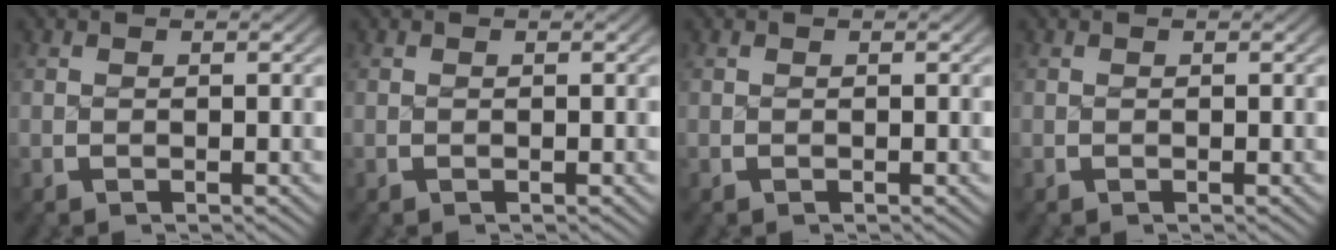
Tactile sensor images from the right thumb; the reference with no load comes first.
{"total": 0.0}
{"total": 0.0}
{"total": 0.0}